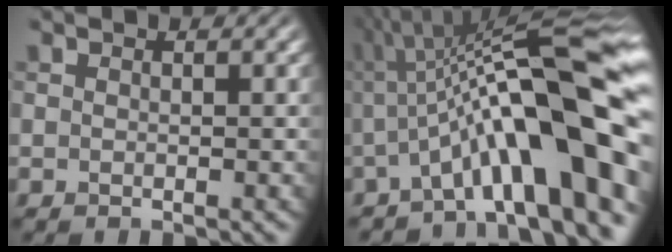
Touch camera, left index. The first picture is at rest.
{"total": 14.7, "force": [-1.8, 2.9, 14.3], "torque": [-0.204, 0.035, -0.026]}